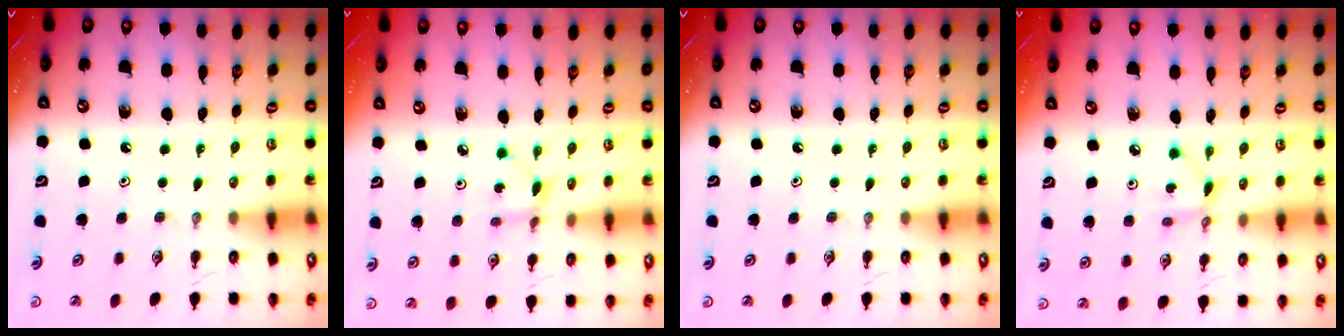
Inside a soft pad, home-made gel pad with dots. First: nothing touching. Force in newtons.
{"total": 2.2, "press": 2.2, "slide": 0.1}
{"total": 0.0}
{"total": 3.8, "press": 3.8, "slide": 0.1}